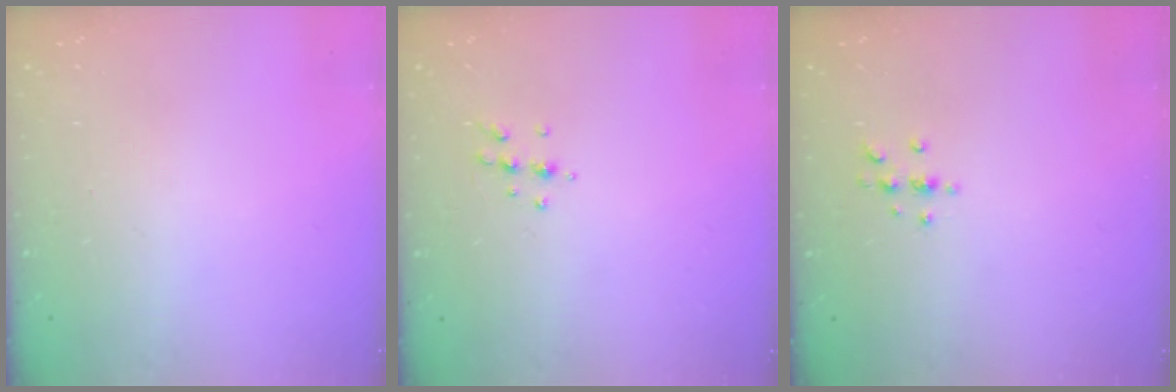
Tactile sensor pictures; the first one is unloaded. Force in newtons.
{"total": 5.4, "press": 5.3, "slide": 1.0}
{"total": 3.8, "press": 3.8, "slide": 0.4}